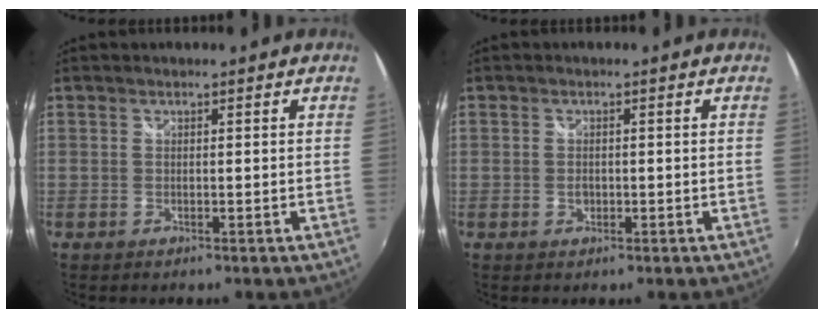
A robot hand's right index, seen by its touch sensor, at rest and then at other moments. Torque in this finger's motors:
{"motor_torque": [0.00, 0.00, 0.00, 0.00]}